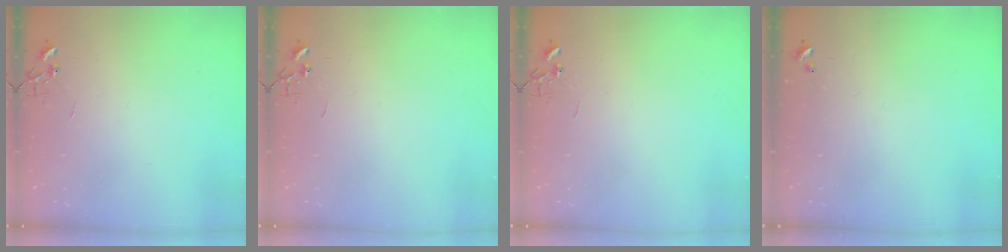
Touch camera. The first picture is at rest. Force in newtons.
{"total": 0.0}
{"total": 0.0}
{"total": 0.0}